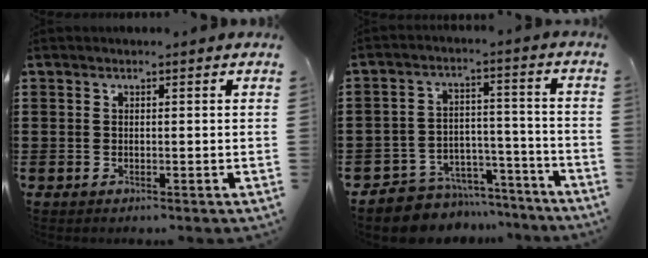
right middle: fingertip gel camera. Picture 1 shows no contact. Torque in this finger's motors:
{"motor_torque": [1.08, -1.06, 0.16, 0.06]}